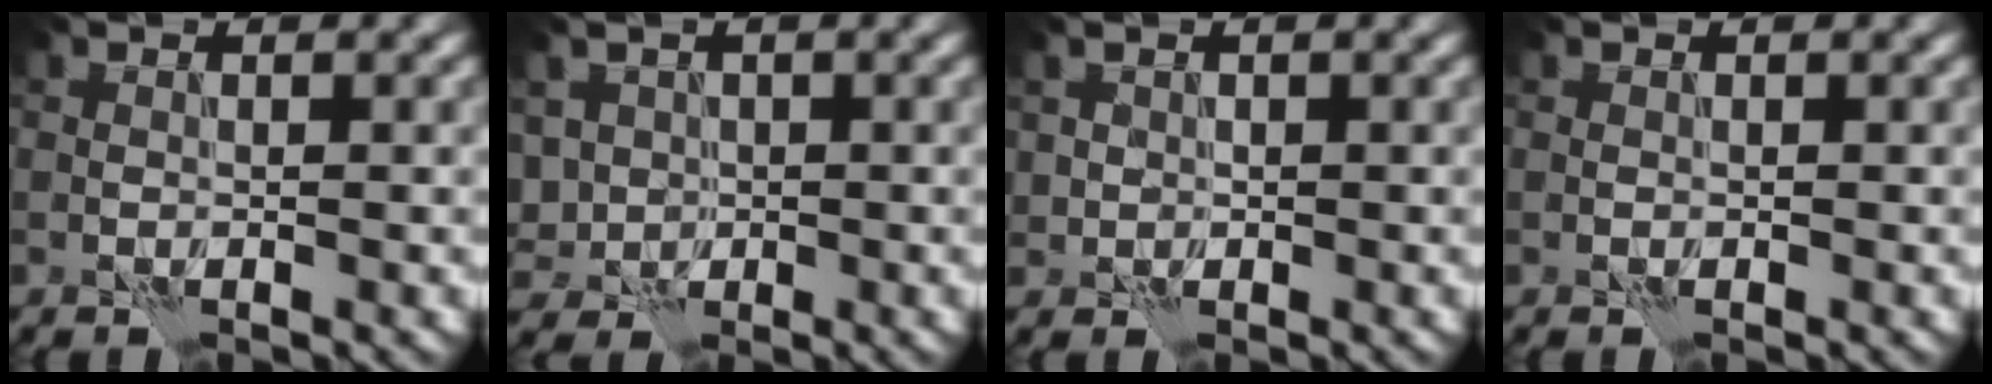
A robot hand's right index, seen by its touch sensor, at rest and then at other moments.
{"total": 2.9, "force": [0.3, 2.6, 1.2], "torque": [-0.035, 0.002, 0.014]}
{"total": 0.8, "force": [0.4, 0.7, 0.1], "torque": [0.000, -0.001, 0.009]}
{"total": 0.0}